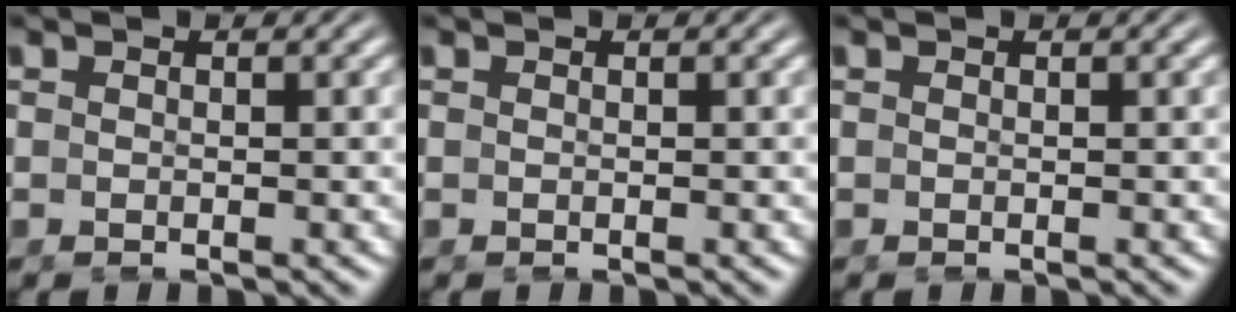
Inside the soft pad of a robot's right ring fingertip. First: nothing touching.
{"total": 0.0}
{"total": 1.3, "force": [-0.4, -1.2, -0.5], "torque": [0.016, -0.014, 0.005]}